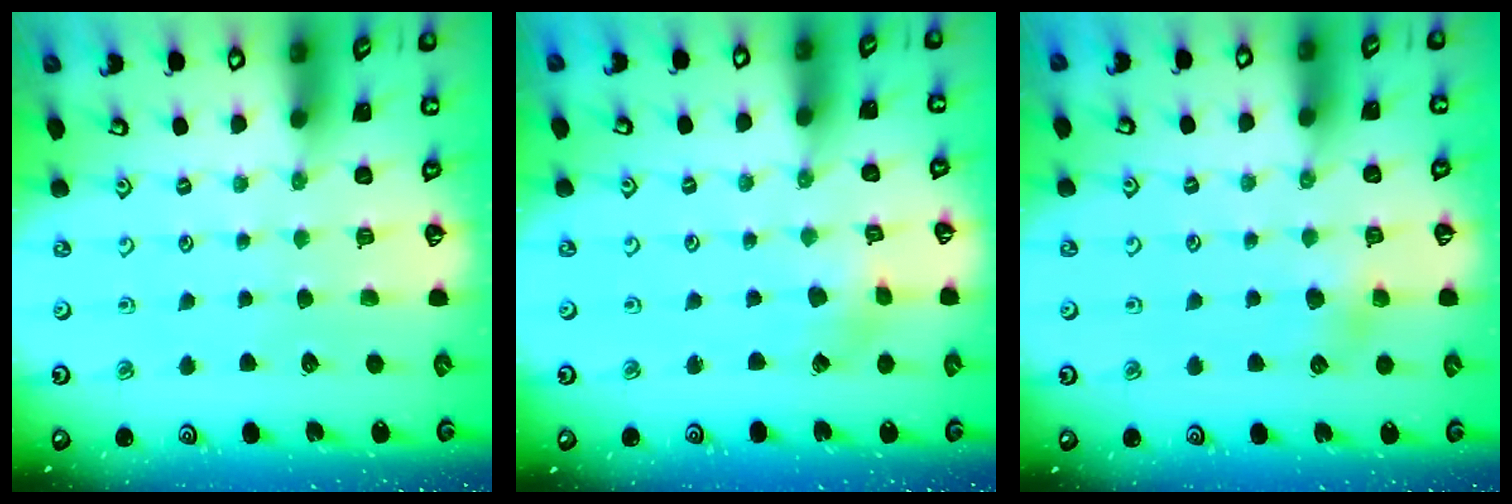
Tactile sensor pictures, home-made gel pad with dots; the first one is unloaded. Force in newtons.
{"total": 1.9, "press": 1.9, "slide": 0.3}
{"total": 4.5, "press": 4.4, "slide": 0.8}